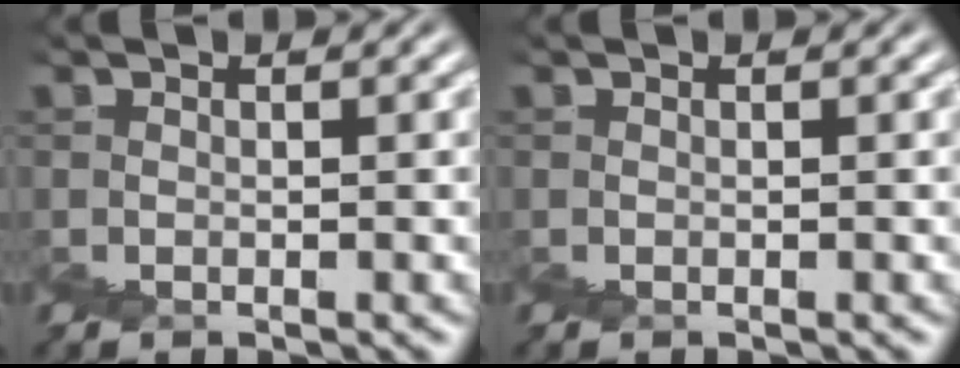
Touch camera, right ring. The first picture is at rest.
{"total": 0.0}